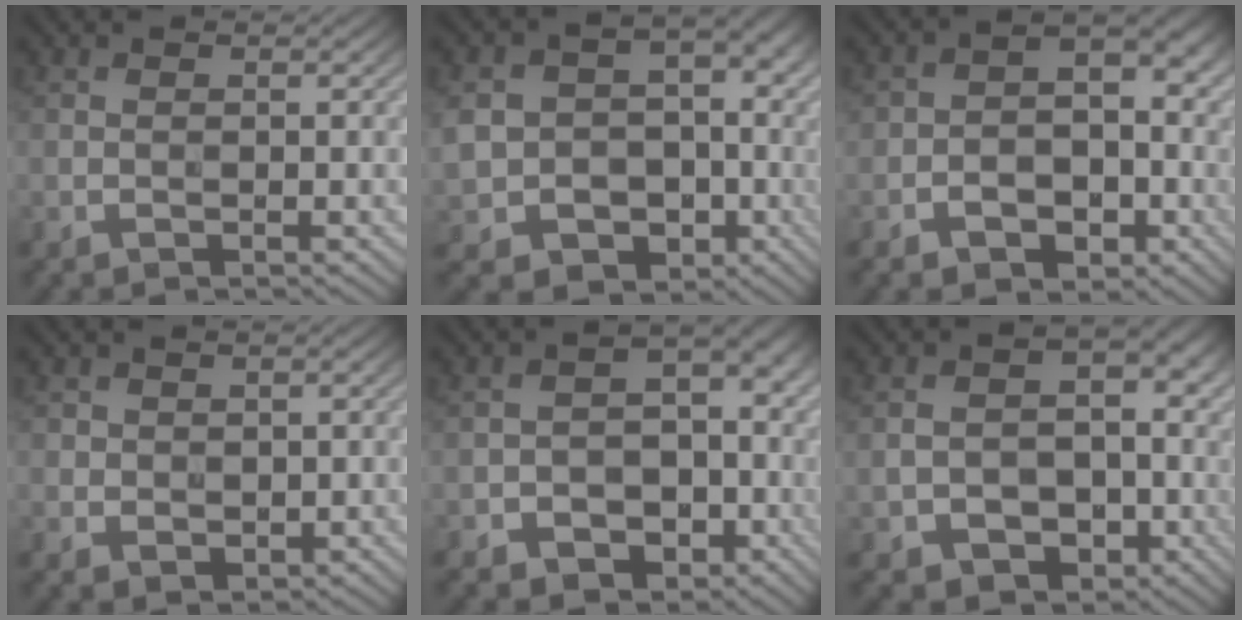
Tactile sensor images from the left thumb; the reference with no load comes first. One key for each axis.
{"total": 16.5, "fx": -3.3, "fy": 14.4, "fz": 7.4, "tx": -0.183, "ty": -0.044, "tz": -0.056}
{"total": 7.7, "fx": -3.0, "fy": 5.6, "fz": 4.3, "tx": -0.049, "ty": -0.009, "tz": -0.050}
{"total": 2.4, "fx": 0.4, "fy": 2.3, "fz": 0.8, "tx": -0.022, "ty": -0.008, "tz": 0.008}
{"total": 9.5, "fx": -3.8, "fy": 7.2, "fz": 4.9, "tx": -0.060, "ty": -0.009, "tz": -0.067}
{"total": 10.2, "fx": -2.9, "fy": 8.0, "fz": 5.5, "tx": -0.078, "ty": -0.021, "tz": -0.051}